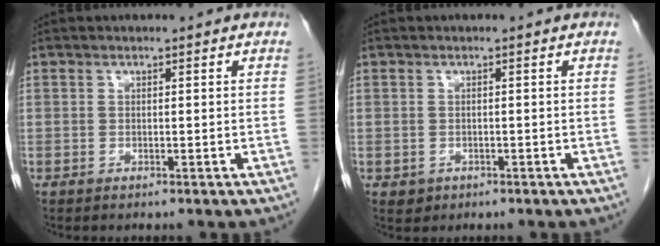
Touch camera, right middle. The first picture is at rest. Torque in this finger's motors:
{"motor_torque": [0.15, 0.05, 0.02, 0.00]}